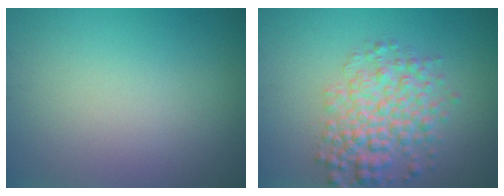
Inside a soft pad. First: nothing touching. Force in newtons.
{"total": 4.8, "press": 4.8, "slide": 0.1}